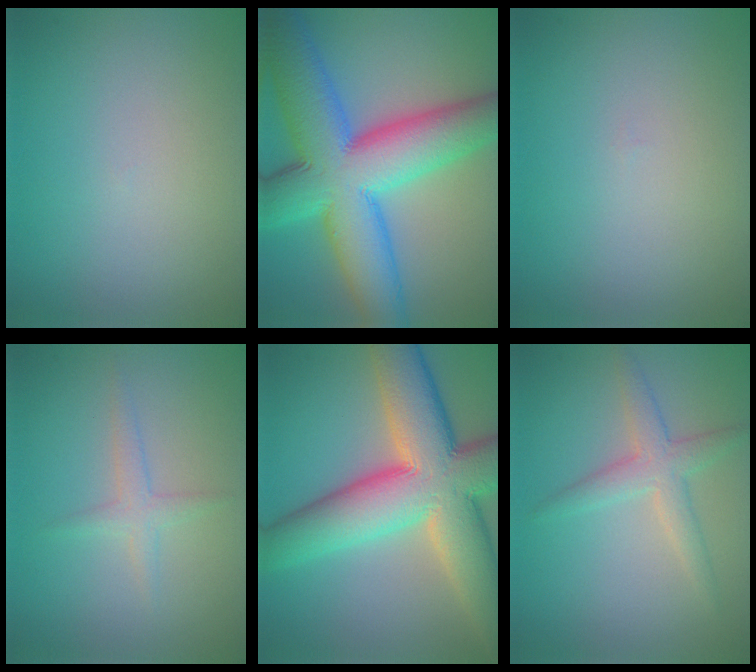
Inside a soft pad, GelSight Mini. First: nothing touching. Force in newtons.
{"total": 14.2, "press": 14.1, "slide": 0.3}
{"total": 0.0}
{"total": 1.6, "press": 1.6, "slide": 0.0}
{"total": 13.7, "press": 13.7, "slide": 0.9}
{"total": 3.0, "press": 3.0, "slide": 0.1}